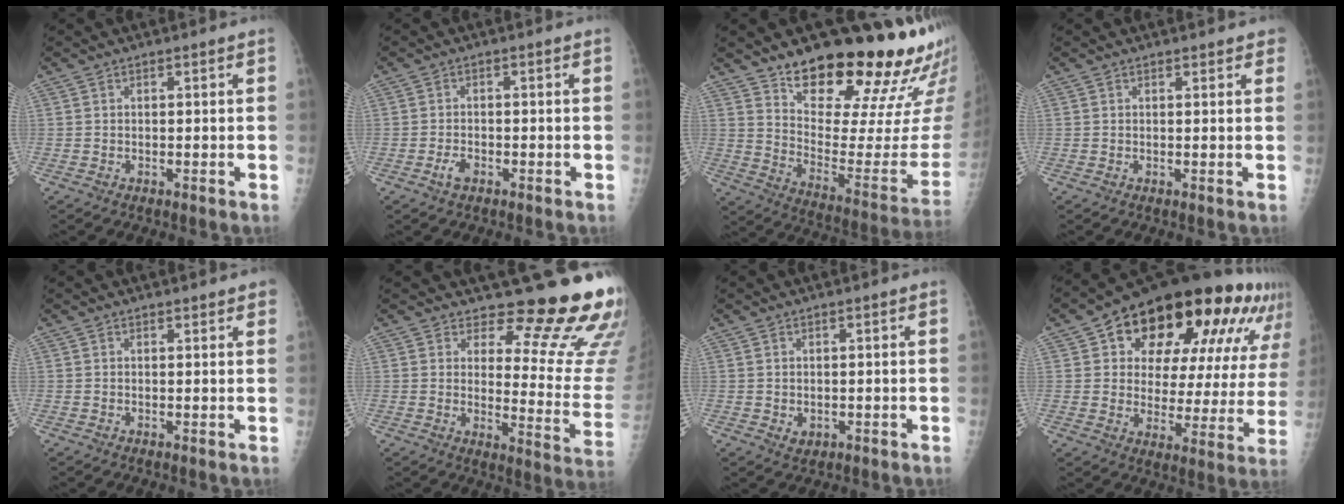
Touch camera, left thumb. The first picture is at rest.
{"total": 2.3, "force": [-1.3, 1.3, 1.4], "torque": [-0.028, 0.007, -0.023]}
{"total": 26.4, "force": [20.6, 7.6, 14.5], "torque": [-0.174, -0.142, 0.292]}
{"total": 1.8, "force": [1.4, 0.9, 0.6], "torque": [0.013, 0.000, 0.010]}
{"total": 2.0, "force": [1.6, 0.7, 0.9], "torque": [0.003, 0.000, 0.016]}
{"total": 16.9, "force": [14.6, 4.4, 7.4], "torque": [-0.046, -0.158, 0.165]}
{"total": 1.8, "force": [-0.1, 1.4, 1.0], "torque": [-0.009, -0.002, 0.005]}
{"total": 29.2, "force": [15.0, 13.9, 20.8], "torque": [-0.258, 0.001, 0.208]}